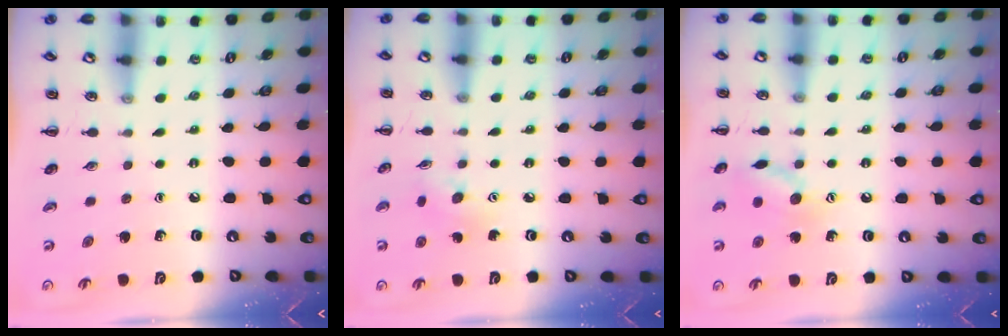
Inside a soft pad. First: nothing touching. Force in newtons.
{"total": 3.9, "press": 3.8, "slide": 0.7}
{"total": 10.3, "press": 10.3, "slide": 0.5}